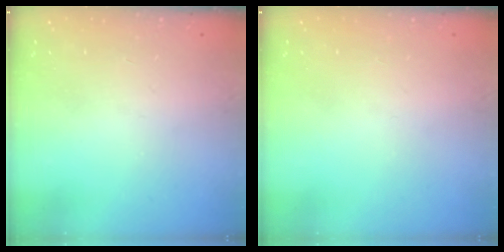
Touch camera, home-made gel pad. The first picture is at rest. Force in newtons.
{"total": 0.0}